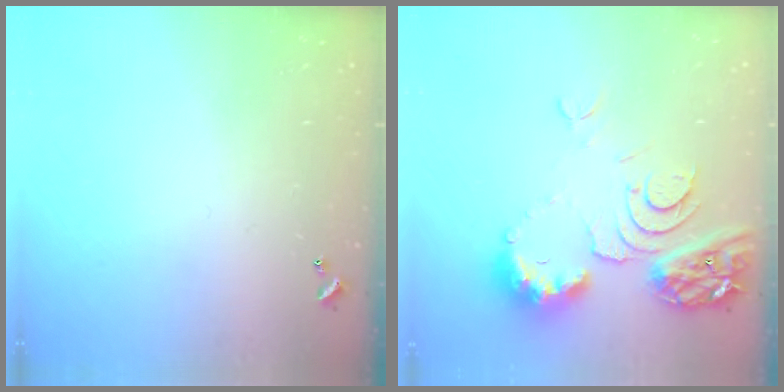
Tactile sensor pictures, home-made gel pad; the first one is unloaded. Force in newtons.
{"total": 11.1, "press": 11.0, "slide": 1.3}